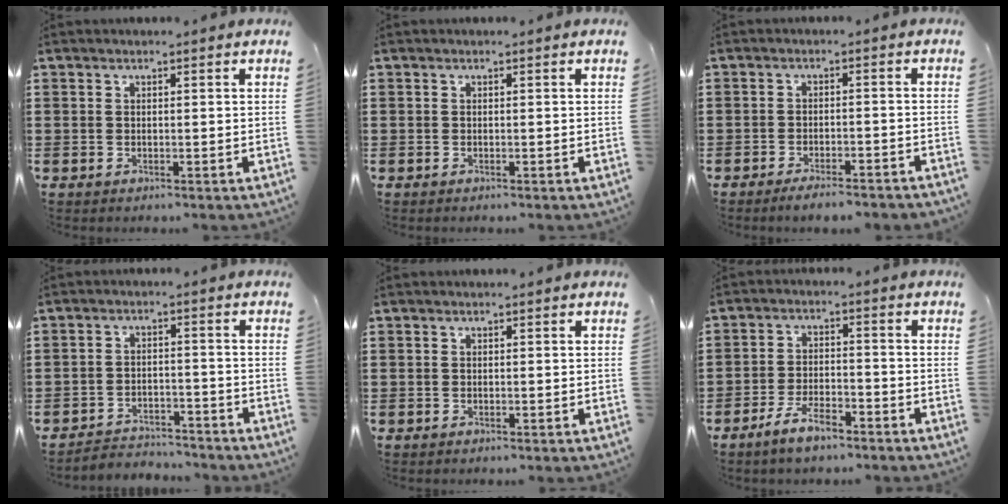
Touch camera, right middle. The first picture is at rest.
{"total": 0.0}
{"total": 2.9, "force": [-2.7, 0.1, 1.1], "torque": [-0.017, 0.004, -0.053]}
{"total": 3.8, "force": [-3.7, 0.8, -0.2], "torque": [-0.006, 0.003, -0.082]}
{"total": 0.0}
{"total": 6.0, "force": [-4.6, 1.8, 3.5], "torque": [-0.074, 0.005, -0.089]}